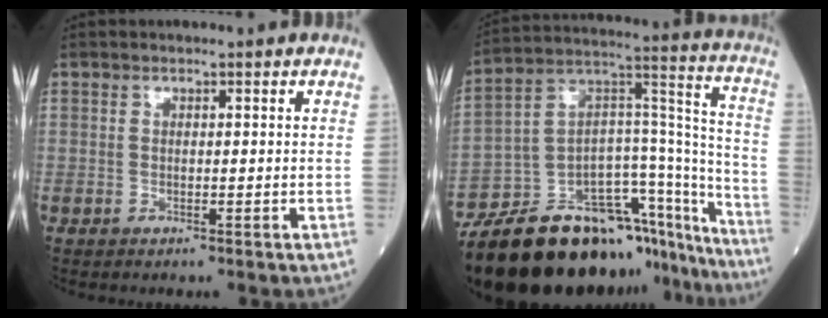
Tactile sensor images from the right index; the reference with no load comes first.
{"total": 36.8, "force": [-28.6, 10.8, 20.4], "torque": [-0.275, -0.005, -0.417]}